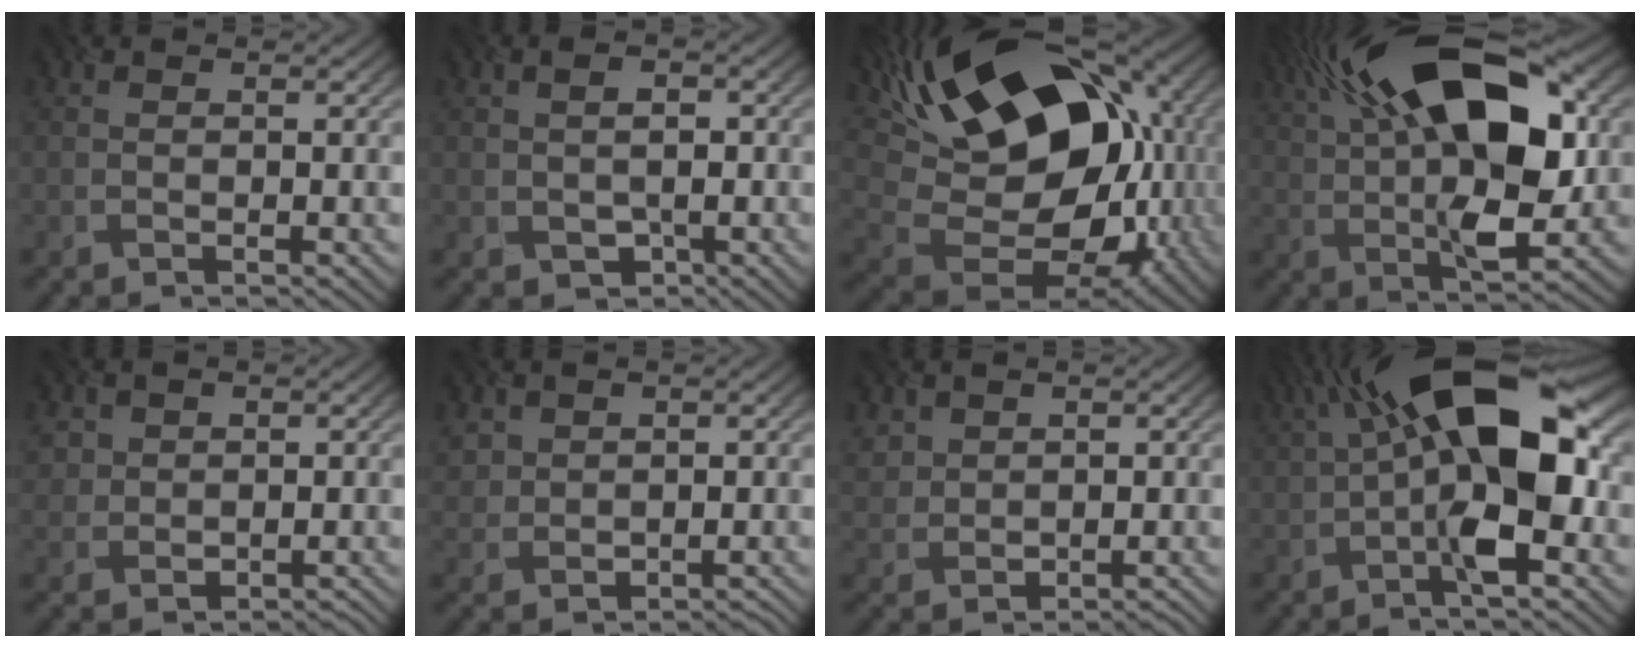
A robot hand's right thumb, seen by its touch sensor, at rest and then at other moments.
{"total": 3.6, "force": [-0.9, 2.6, 2.4], "torque": [-0.035, -0.002, -0.009]}
{"total": 20.6, "force": [5.2, 13.0, 15.1], "torque": [-0.279, 0.006, 0.102]}
{"total": 18.9, "force": [5.3, 8.4, 16.0], "torque": [-0.279, 0.046, 0.060]}
{"total": 3.3, "force": [0.5, 3.2, 0.8], "torque": [-0.018, -0.002, 0.009]}
{"total": 3.1, "force": [0.6, 2.9, 1.0], "torque": [-0.021, -0.010, 0.015]}
{"total": 2.6, "force": [0.9, 2.3, 0.7], "torque": [-0.019, -0.008, 0.020]}
{"total": 15.7, "force": [1.0, 6.4, 14.3], "torque": [-0.235, 0.033, 0.000]}